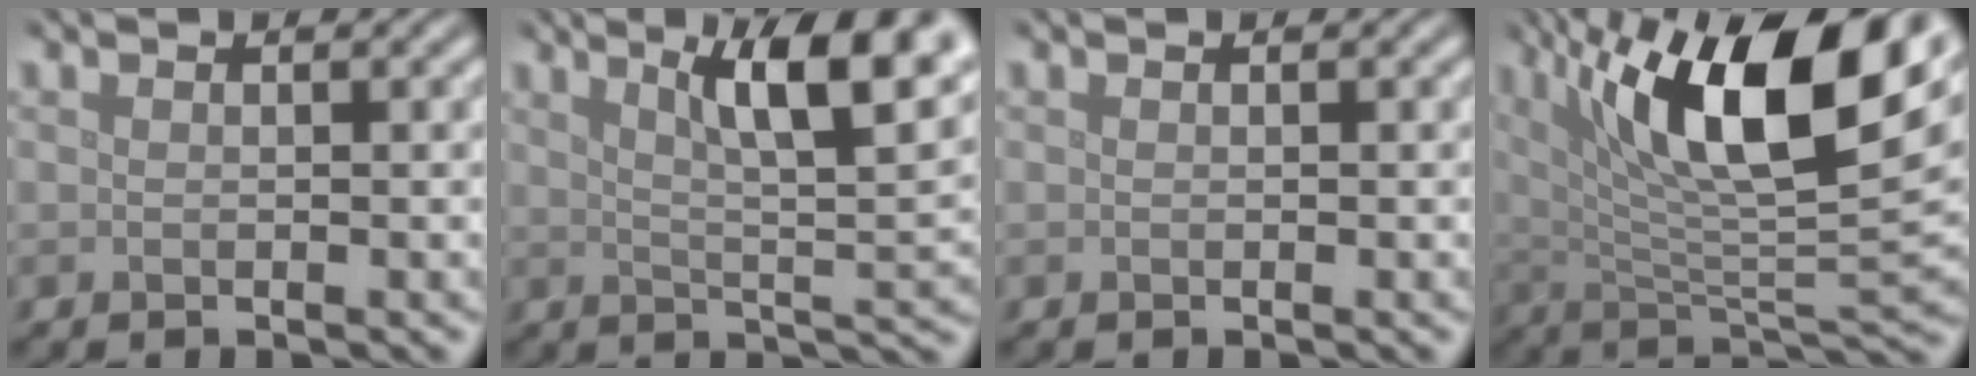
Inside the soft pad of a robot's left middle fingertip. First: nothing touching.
{"total": 10.2, "force": [4.7, 2.8, 8.6], "torque": [-0.098, 0.016, 0.065]}
{"total": 0.0}
{"total": 14.1, "force": [6.6, 4.2, 11.7], "torque": [-0.186, 0.003, 0.115]}